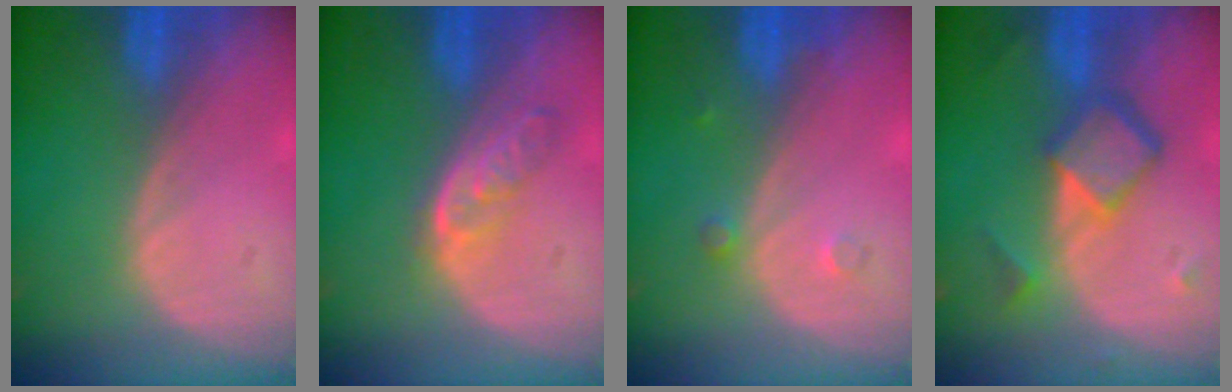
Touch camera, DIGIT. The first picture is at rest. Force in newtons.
{"total": 4.9, "press": 4.3, "slide": 2.2}
{"total": 1.5, "press": 1.5, "slide": 0.1}
{"total": 6.7, "press": 5.8, "slide": 3.3}